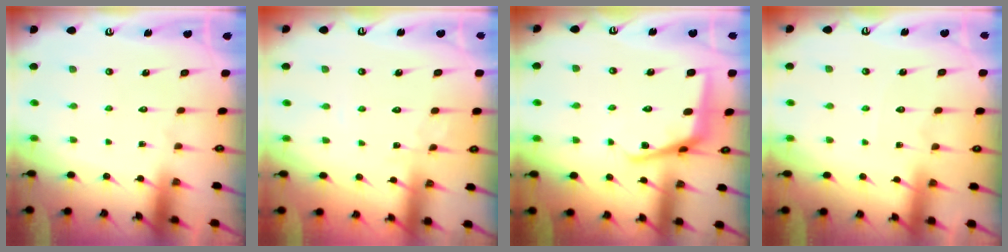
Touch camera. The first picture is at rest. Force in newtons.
{"total": 2.2, "press": 2.2, "slide": 0.3}
{"total": 10.0, "press": 10.0, "slide": 1.1}
{"total": 3.5, "press": 3.5, "slide": 0.2}